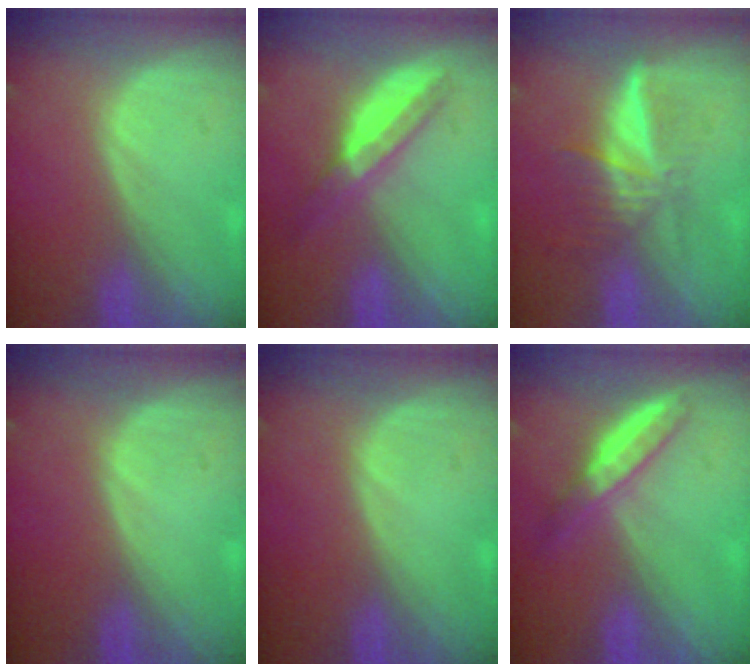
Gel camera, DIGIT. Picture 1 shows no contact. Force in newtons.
{"total": 5.8, "press": 5.2, "slide": 2.6}
{"total": 5.9, "press": 5.4, "slide": 2.4}
{"total": 0.0}
{"total": 0.0}
{"total": 5.1, "press": 4.6, "slide": 2.2}